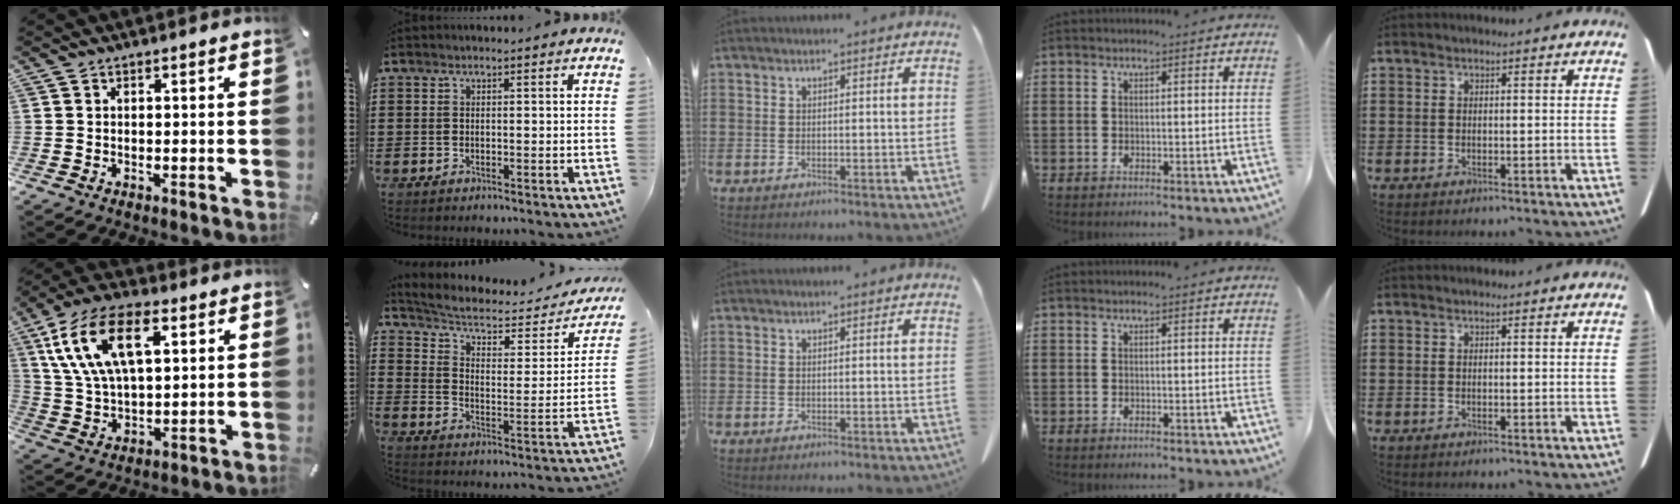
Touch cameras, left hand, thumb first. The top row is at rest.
{"thumb": {"total": 17.0, "force": [7.1, 9.2, 12.4], "torque": [-0.275, -0.003, 0.122]}, "index": {"total": 4.7, "force": [3.3, 1.8, 2.8], "torque": [-0.073, -0.020, 0.049]}}